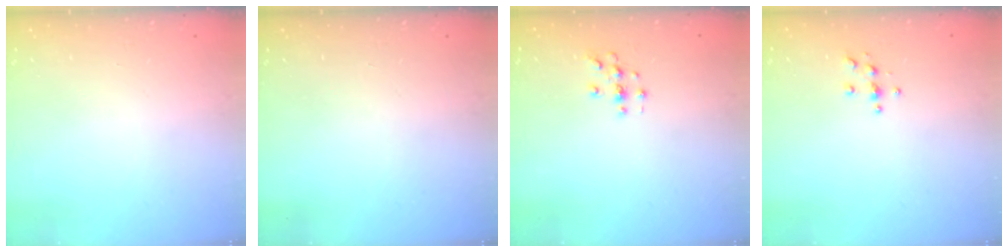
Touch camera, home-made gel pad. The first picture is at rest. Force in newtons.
{"total": 0.0}
{"total": 3.0, "press": 3.0, "slide": 0.3}
{"total": 4.0, "press": 3.9, "slide": 0.4}